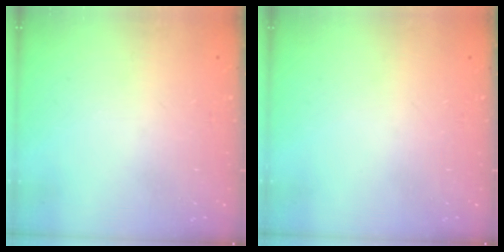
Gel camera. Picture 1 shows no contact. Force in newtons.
{"total": 0.0}